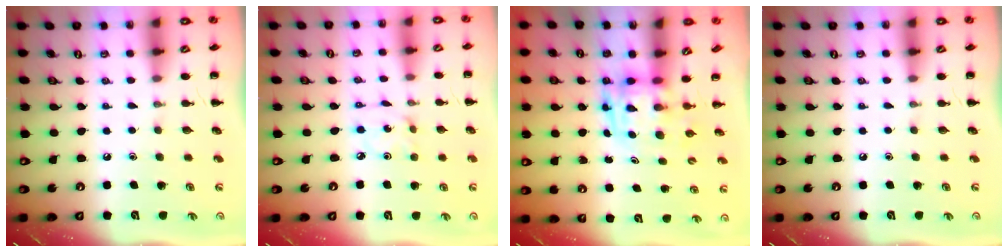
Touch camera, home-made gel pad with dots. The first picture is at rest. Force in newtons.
{"total": 2.5, "press": 2.5, "slide": 0.5}
{"total": 3.9, "press": 3.8, "slide": 0.7}
{"total": 0.0}